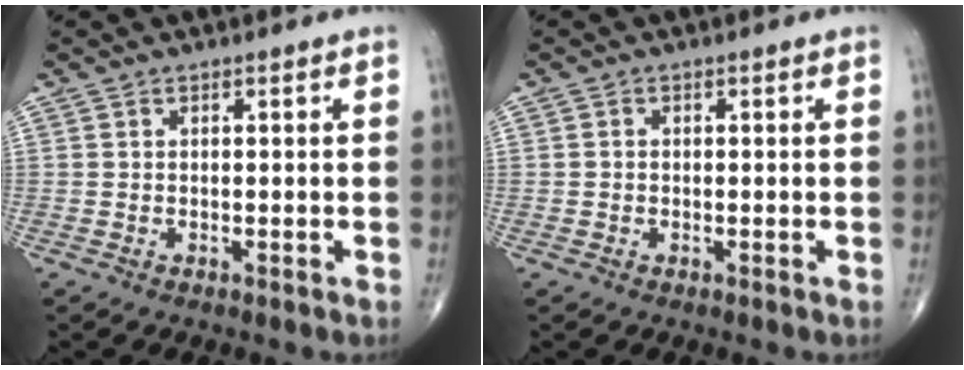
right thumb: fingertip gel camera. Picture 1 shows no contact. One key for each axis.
{"total": 0.7, "fx": -0.1, "fy": 0.6, "fz": 0.3, "tx": -0.004, "ty": 0.002, "tz": -0.002}